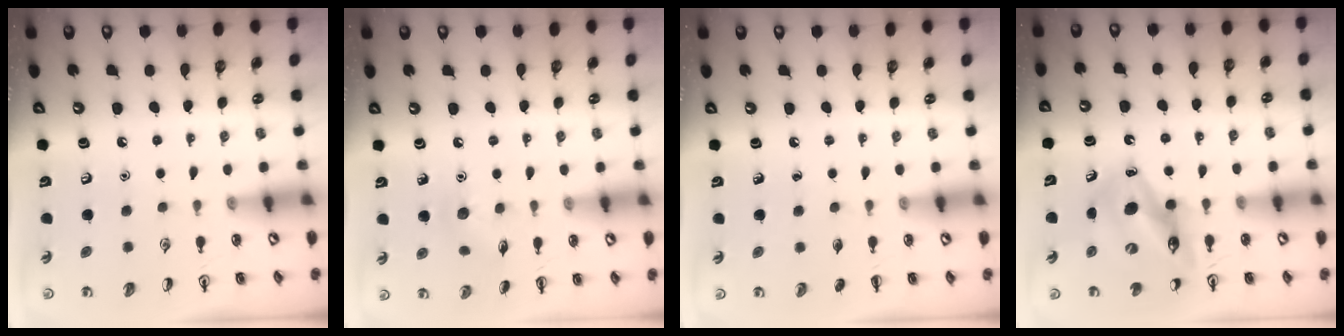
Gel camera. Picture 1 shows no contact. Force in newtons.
{"total": 6.6, "press": 6.3, "slide": 1.8}
{"total": 0.0}
{"total": 12.8, "press": 12.1, "slide": 4.2}